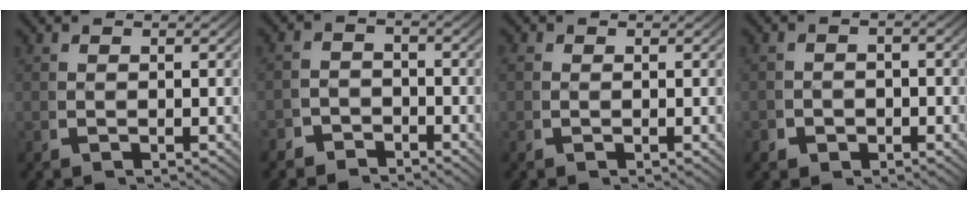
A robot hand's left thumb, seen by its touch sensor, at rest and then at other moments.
{"total": 3.2, "force": [-2.9, 1.5, 0.2], "torque": [0.006, -0.016, -0.050]}
{"total": 0.7, "force": [0.1, 0.7, 0.2], "torque": [-0.011, -0.008, 0.003]}
{"total": 2.2, "force": [-1.1, 1.8, 0.6], "torque": [-0.007, -0.009, -0.019]}